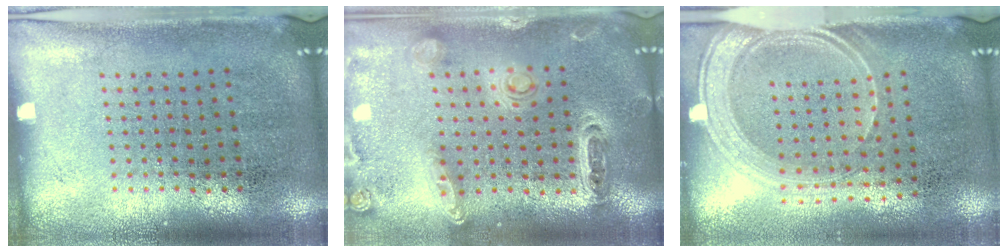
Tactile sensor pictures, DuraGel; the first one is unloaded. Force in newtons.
{"total": 1.3, "press": 1.2, "slide": 0.2}
{"total": 2.1, "press": 1.7, "slide": 1.2}